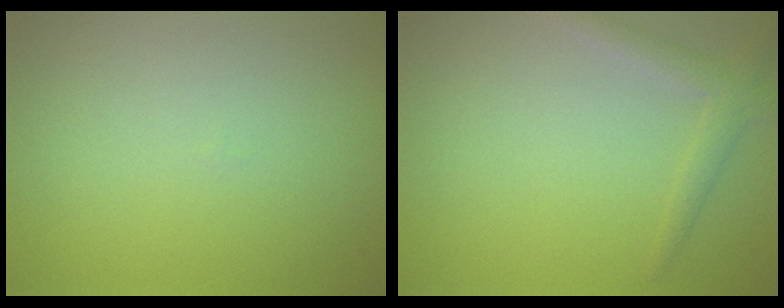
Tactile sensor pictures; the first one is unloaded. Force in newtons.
{"total": 1.8, "press": 1.8, "slide": 0.1}